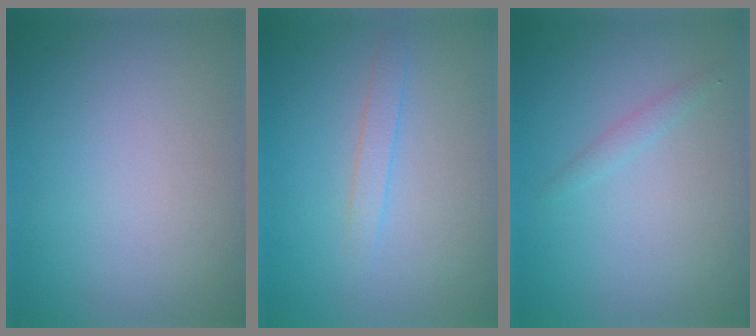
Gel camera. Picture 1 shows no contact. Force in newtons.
{"total": 1.3, "press": 1.3, "slide": 0.0}
{"total": 0.9, "press": 0.9, "slide": 0.1}